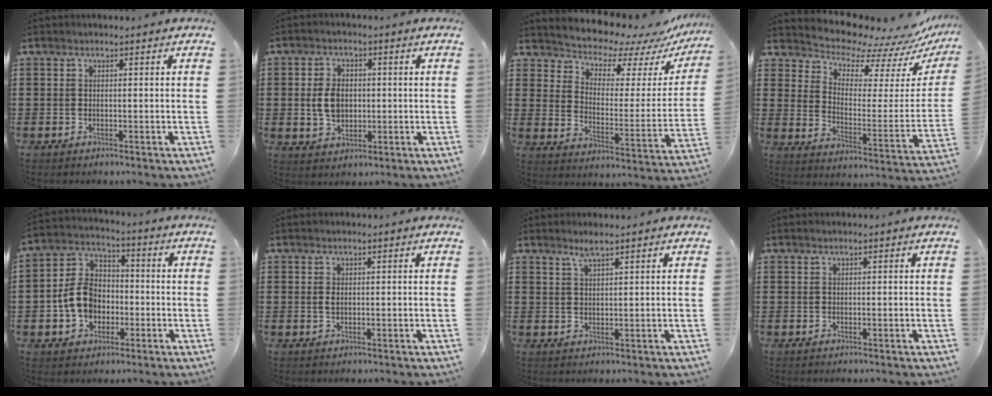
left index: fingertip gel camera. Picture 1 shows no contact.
{"total": 5.3, "force": [0.0, 3.6, 3.9], "torque": [-0.085, 0.002, -0.006]}
{"total": 6.3, "force": [6.1, 1.5, 0.6], "torque": [-0.034, -0.064, 0.100]}
{"total": 8.2, "force": [7.9, 1.6, 1.5], "torque": [-0.058, -0.074, 0.136]}
{"total": 8.6, "force": [-1.7, 6.8, 5.0], "torque": [-0.131, 0.015, -0.036]}
{"total": 1.0, "force": [0.1, 0.5, 0.9], "torque": [-0.019, 0.002, 0.001]}
{"total": 2.4, "force": [1.9, 0.1, 1.4], "torque": [-0.030, 0.002, 0.036]}
{"total": 0.0}